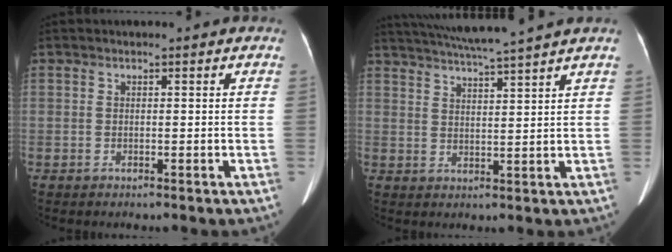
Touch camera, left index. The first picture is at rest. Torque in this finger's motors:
{"motor_torque": [0.18, -0.63, 0.04, 0.07]}